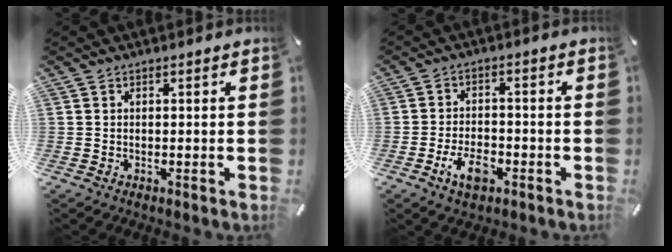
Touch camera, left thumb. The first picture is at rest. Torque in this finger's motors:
{"motor_torque": [-0.27, 1.67, 0.15, -0.01, 0.22]}